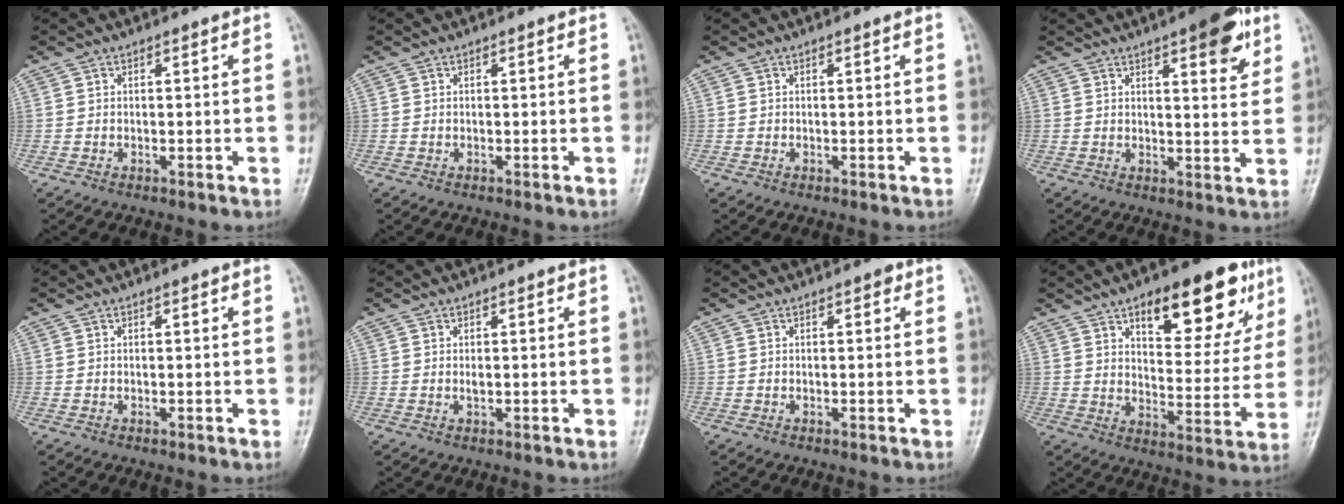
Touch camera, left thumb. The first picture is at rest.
{"total": 0.0}
{"total": 0.0}
{"total": 9.5, "force": [5.1, 3.1, 7.4], "torque": [-0.078, -0.020, 0.062]}
{"total": 0.0}
{"total": 1.0, "force": [0.1, 0.5, 0.8], "torque": [-0.014, -0.001, 0.003]}
{"total": 1.0, "force": [0.5, 0.5, 0.6], "torque": [-0.001, 0.001, 0.002]}
{"total": 18.4, "force": [10.0, 7.7, 13.4], "torque": [-0.133, -0.041, 0.145]}